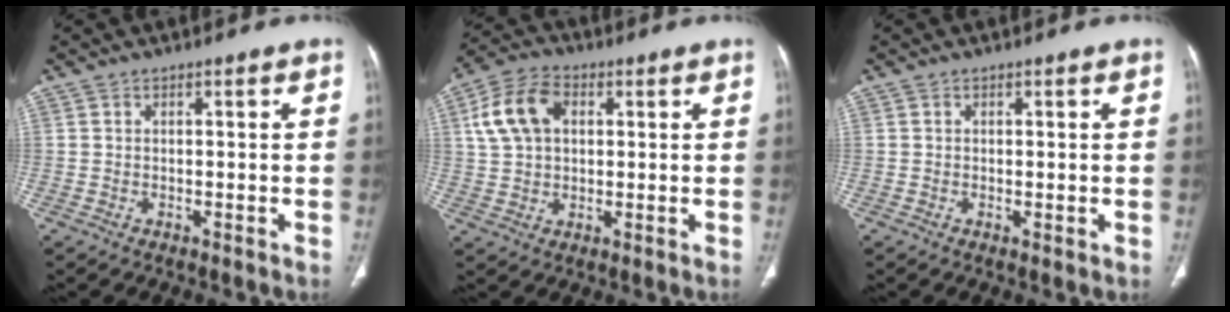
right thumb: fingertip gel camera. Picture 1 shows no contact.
{"total": 10.6, "force": [2.8, 7.2, 7.3], "torque": [-0.135, 0.016, 0.048]}
{"total": 0.6, "force": [0.0, 0.2, 0.6], "torque": [-0.014, -0.005, 0.000]}